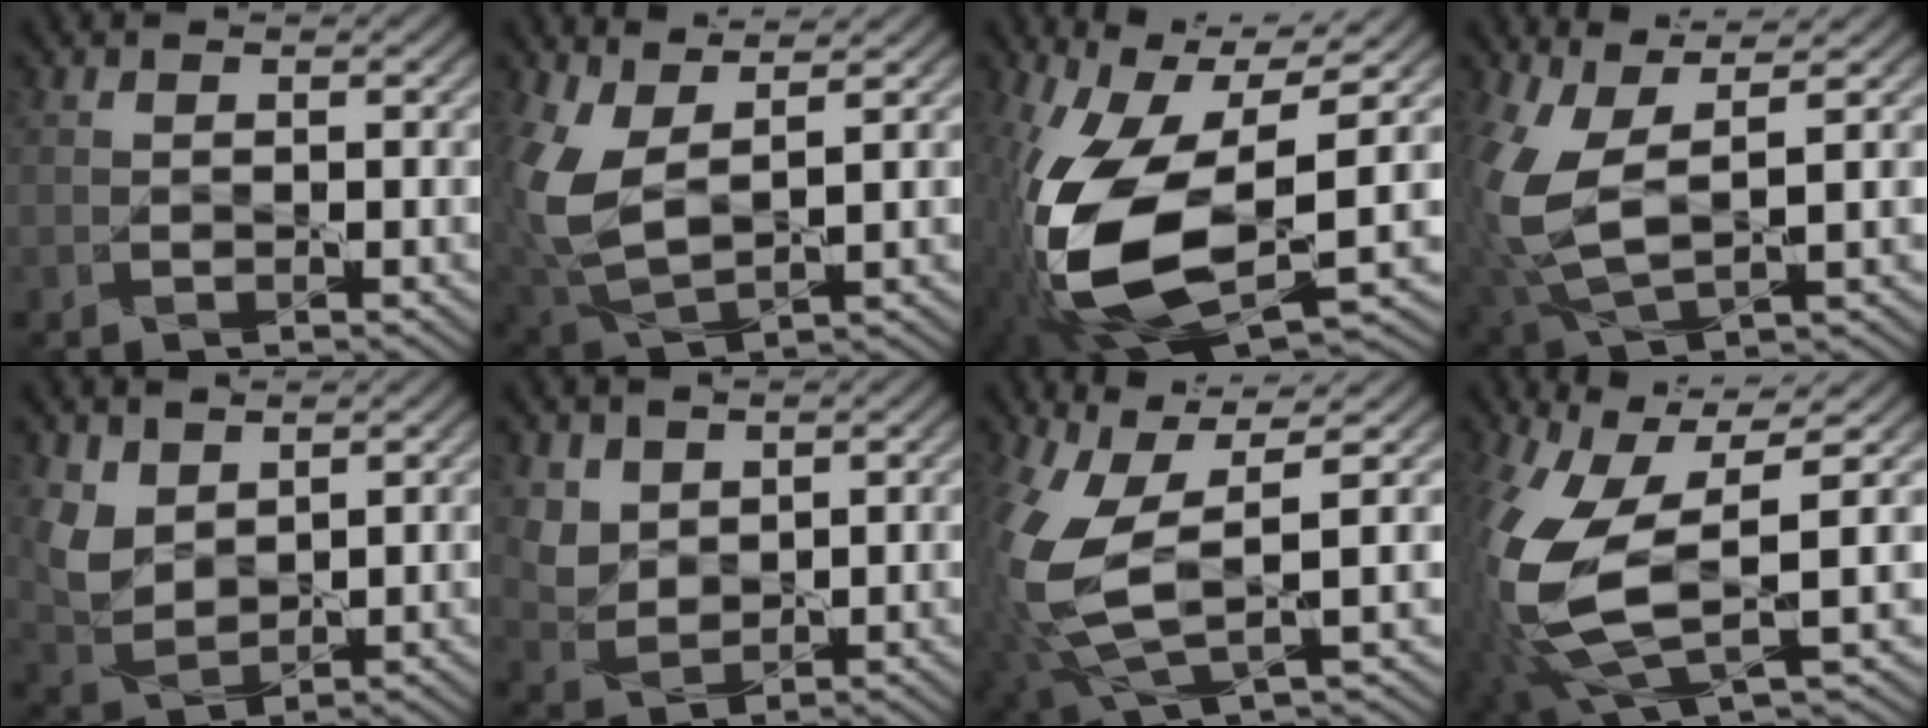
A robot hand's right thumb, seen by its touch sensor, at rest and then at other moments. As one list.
[{"total": 8.6, "force": [2.7, 4.5, 6.8], "torque": [-0.178, -0.010, 0.053]}, {"total": 16.5, "force": [-2.0, 8.5, 13.9], "torque": [-0.309, -0.033, -0.027]}, {"total": 9.6, "force": [1.2, 4.8, 8.3], "torque": [-0.213, -0.014, 0.027]}, {"total": 5.5, "force": [3.0, 3.5, 3.0], "torque": [-0.081, -0.010, 0.066]}, {"total": 4.2, "force": [2.5, 2.9, 1.7], "torque": [-0.054, -0.010, 0.054]}, {"total": 11.9, "force": [0.3, 5.8, 10.4], "torque": [-0.266, -0.026, 0.017]}, {"total": 14.0, "force": [-0.1, 7.0, 12.1], "torque": [-0.308, -0.044, 0.017]}]